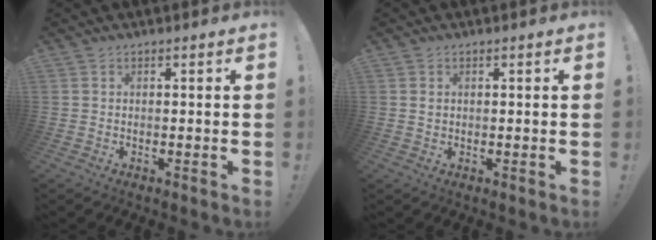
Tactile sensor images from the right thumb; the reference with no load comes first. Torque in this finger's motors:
{"motor_torque": [-0.19, 0.04, -0.14, 0.10, -0.05]}